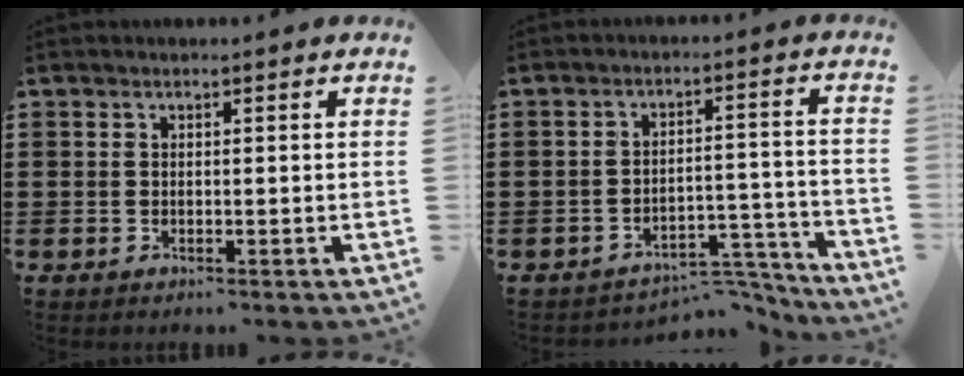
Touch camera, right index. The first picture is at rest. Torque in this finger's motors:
{"motor_torque": [-0.21, 0.30, -0.10, -0.05]}